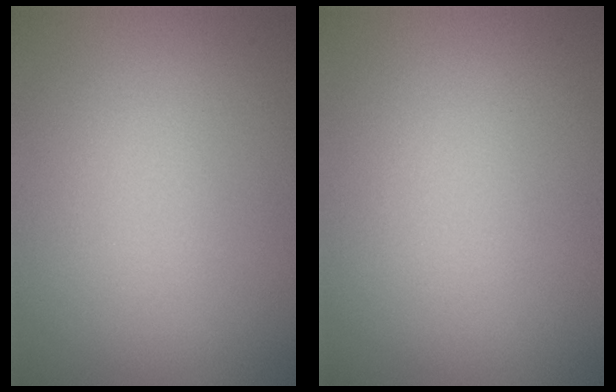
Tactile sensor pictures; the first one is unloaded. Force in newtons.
{"total": 0.0}